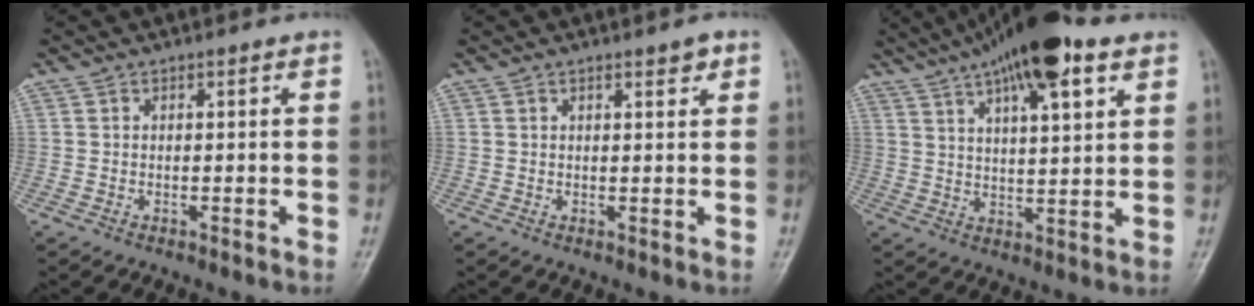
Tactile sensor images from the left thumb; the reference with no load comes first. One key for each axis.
{"total": 2.0, "fx": 1.2, "fy": 0.6, "fz": 1.4, "tx": -0.016, "ty": -0.006, "tz": 0.017}
{"total": 16.9, "fx": 10.1, "fy": 4.7, "fz": 12.7, "tx": -0.200, "ty": -0.011, "tz": 0.164}